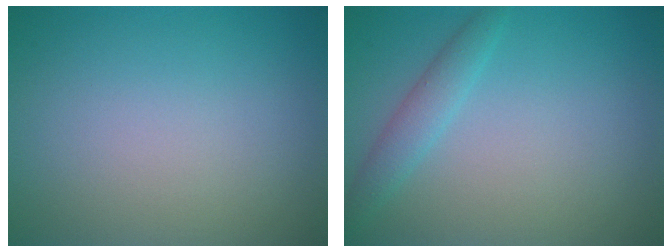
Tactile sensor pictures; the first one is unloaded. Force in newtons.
{"total": 2.0, "press": 2.0, "slide": 0.1}